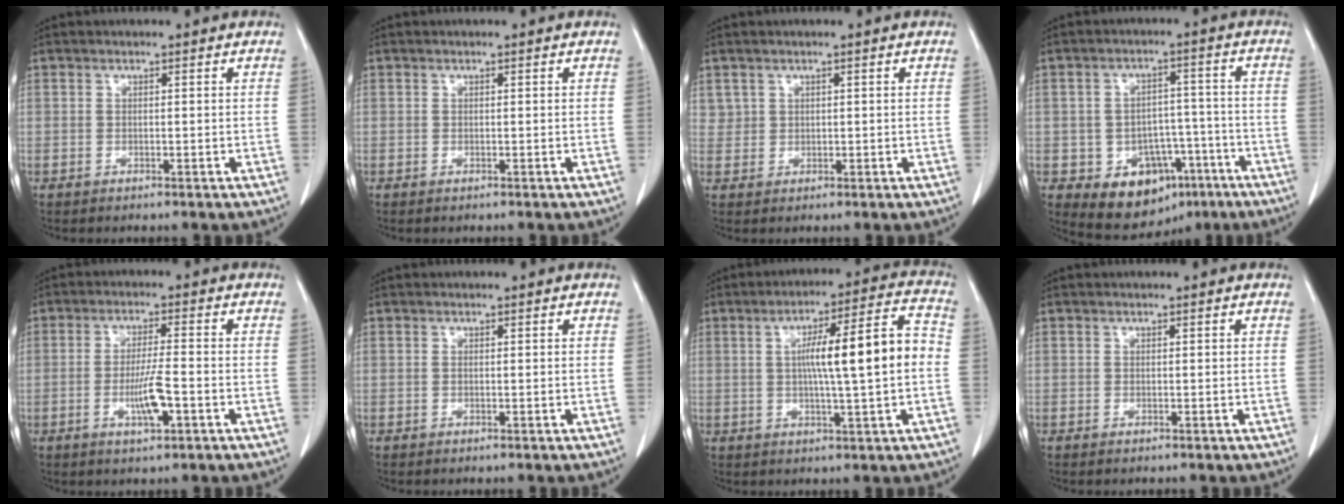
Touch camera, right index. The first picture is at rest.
{"total": 0.0}
{"total": 1.7, "force": [0.9, 1.5, 0.1], "torque": [0.012, 0.003, 0.012]}
{"total": 10.2, "force": [-4.9, 7.6, 4.7], "torque": [-0.059, 0.026, -0.058]}
{"total": 5.9, "force": [-2.0, 0.6, 5.5], "torque": [-0.104, -0.006, -0.034]}
{"total": 0.0}
{"total": 12.4, "force": [0.2, 0.5, 12.4], "torque": [-0.189, 0.021, 0.001]}
{"total": 0.0}